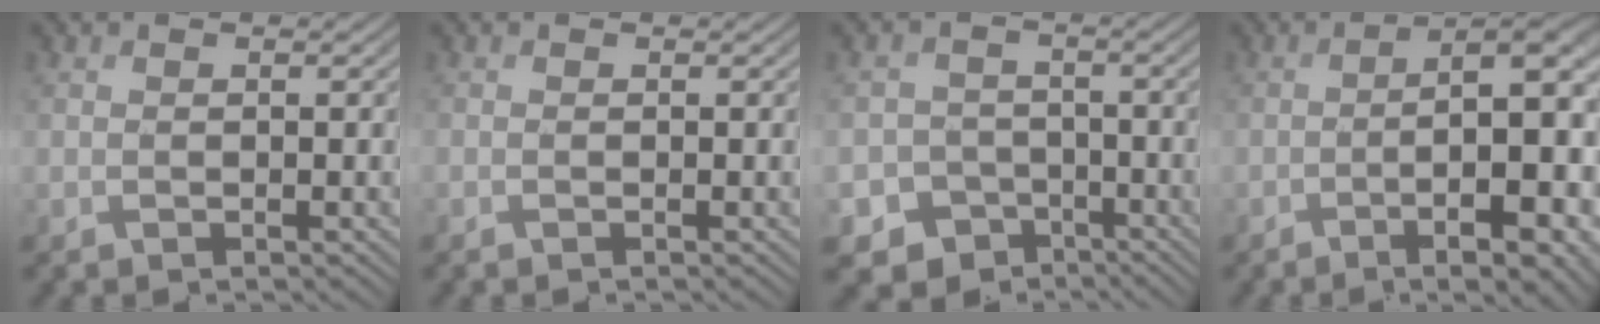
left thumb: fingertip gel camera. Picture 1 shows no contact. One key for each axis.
{"total": 0.0}
{"total": 6.7, "fx": -3.5, "fy": 5.6, "fz": 1.4, "tx": -0.025, "ty": -0.012, "tz": -0.072}
{"total": 14.2, "fx": -3.7, "fy": 4.6, "fz": 12.9, "tx": -0.167, "ty": -0.008, "tz": -0.043}